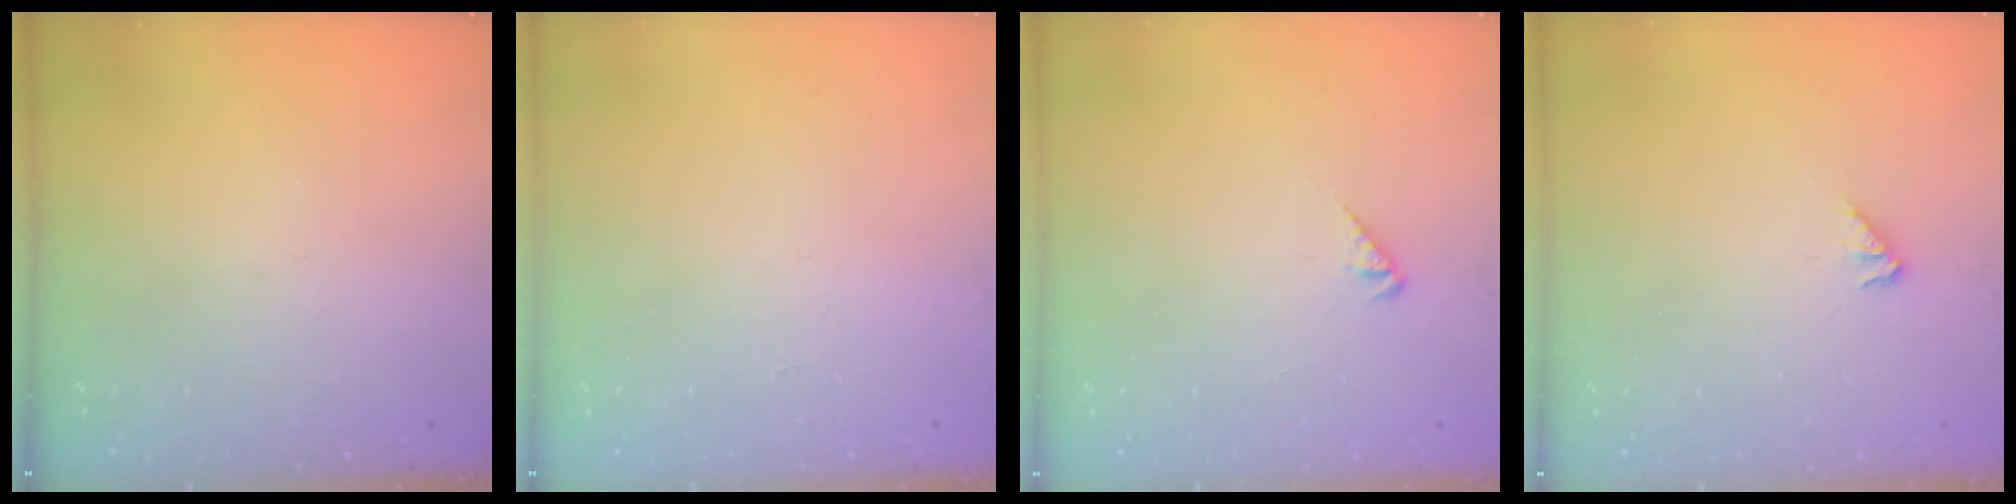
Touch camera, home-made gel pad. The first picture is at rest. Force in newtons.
{"total": 0.0}
{"total": 2.1, "press": 2.0, "slide": 0.5}
{"total": 2.2, "press": 2.1, "slide": 0.5}